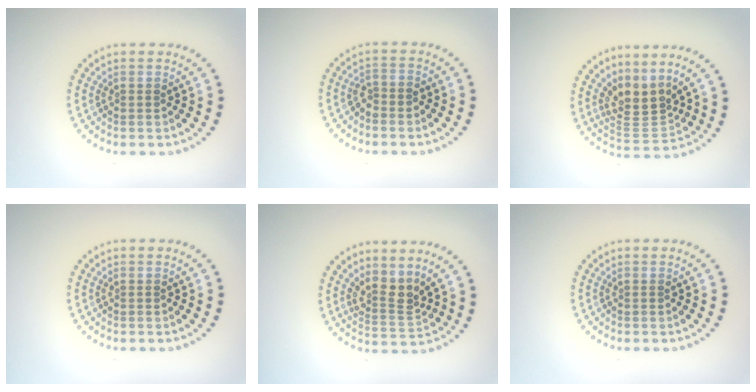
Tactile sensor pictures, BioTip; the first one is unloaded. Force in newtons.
{"total": 1.4, "press": 1.1, "slide": 0.8}
{"total": 3.4, "press": 2.4, "slide": 2.4}
{"total": 0.0}
{"total": 2.7, "press": 2.0, "slide": 1.8}
{"total": 0.0}